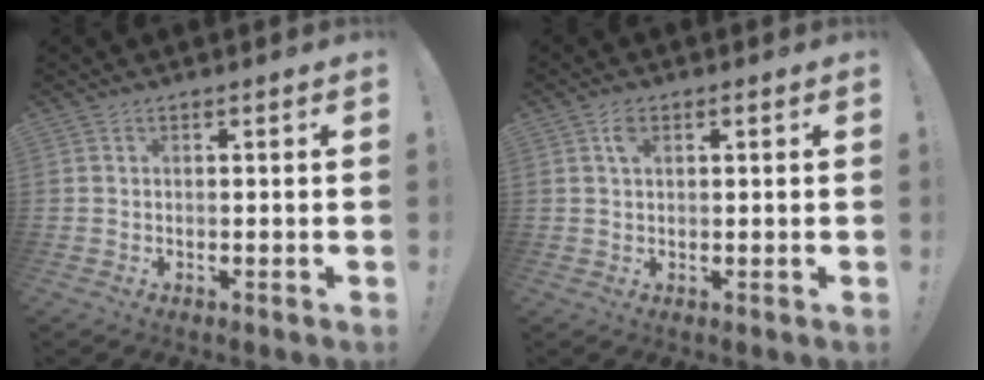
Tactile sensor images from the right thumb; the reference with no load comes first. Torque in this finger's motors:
{"motor_torque": [0.01, 0.00, 0.19, -0.01, 0.00]}